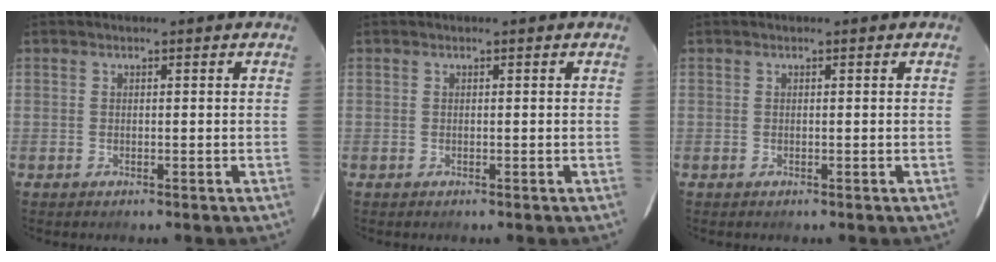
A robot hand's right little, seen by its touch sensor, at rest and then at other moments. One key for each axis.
{"total": 0.0}
{"total": 0.0}